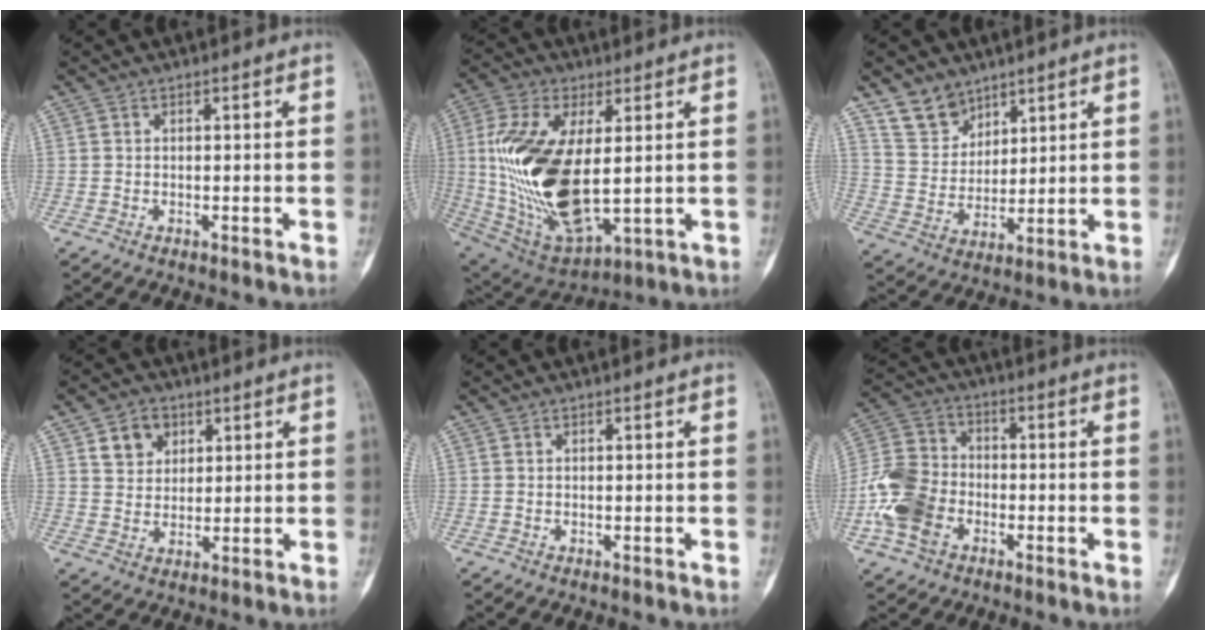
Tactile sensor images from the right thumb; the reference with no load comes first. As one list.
[{"total": 22.6, "force": [1.5, 11.1, 19.6], "torque": [-0.395, -0.016, 0.045]}, {"total": 8.4, "force": [6.3, 5.3, 1.8], "torque": [-0.007, -0.043, 0.134]}, {"total": 6.3, "force": [2.9, 5.0, 2.5], "torque": [-0.015, -0.012, 0.051]}, {"total": 0.0}, {"total": 11.8, "force": [-4.0, 8.6, 6.9], "torque": [-0.138, 0.025, -0.083]}]